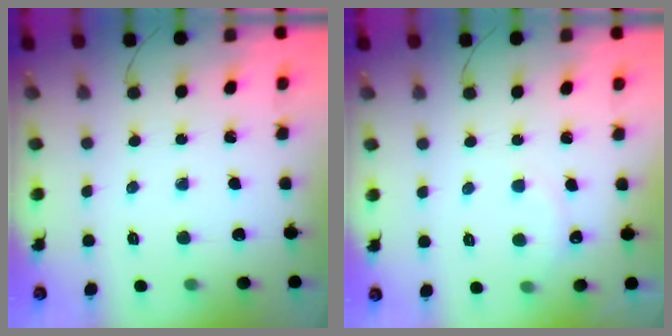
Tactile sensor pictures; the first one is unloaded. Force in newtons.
{"total": 5.9, "press": 5.8, "slide": 1.0}